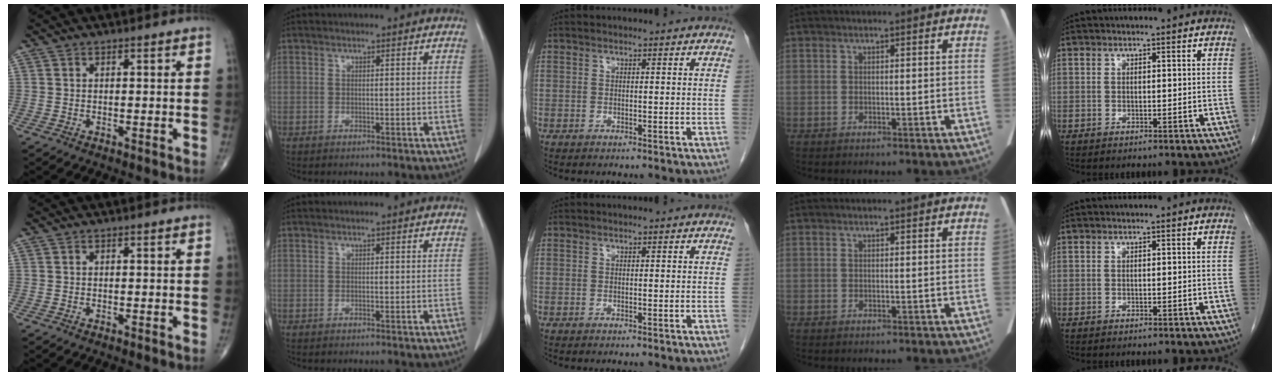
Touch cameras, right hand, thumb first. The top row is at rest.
{}